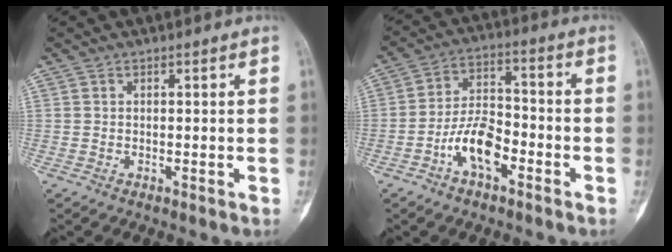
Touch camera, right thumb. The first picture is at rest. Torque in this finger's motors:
{"motor_torque": [1.55, 1.20, 1.01, -0.80, 0.06]}